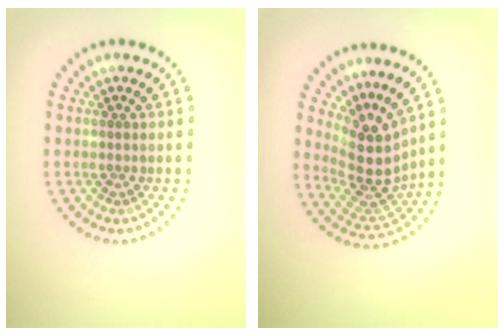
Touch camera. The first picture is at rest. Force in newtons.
{"total": 4.7, "press": 3.5, "slide": 3.2}